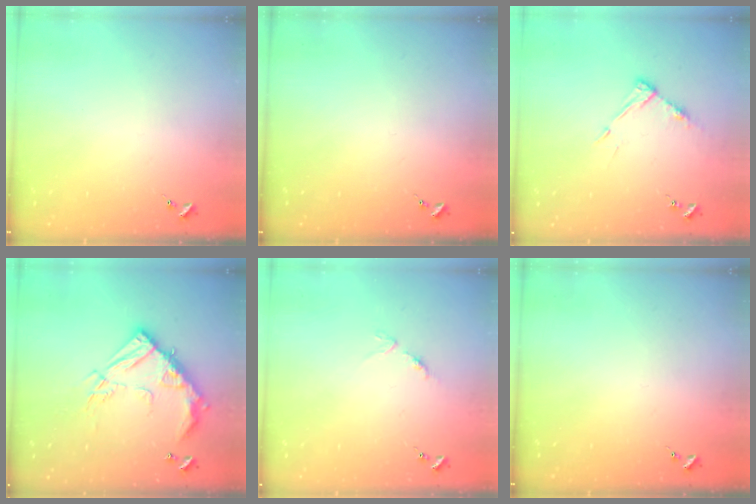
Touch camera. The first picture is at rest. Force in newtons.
{"total": 0.0}
{"total": 8.1, "press": 8.1, "slide": 0.6}
{"total": 19.4, "press": 19.2, "slide": 2.1}
{"total": 3.2, "press": 3.2, "slide": 0.4}
{"total": 0.0}